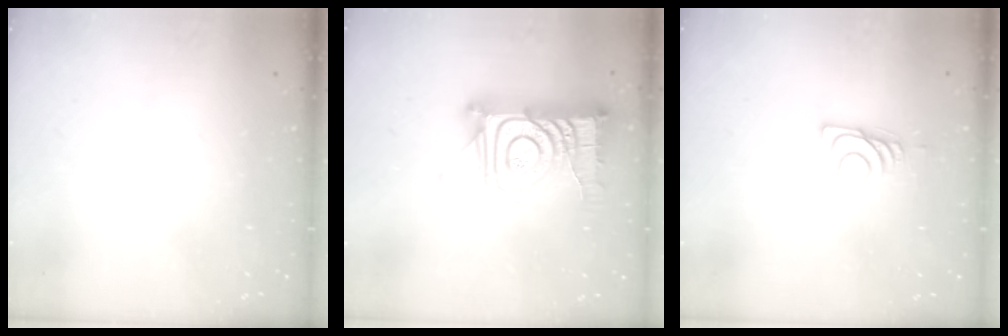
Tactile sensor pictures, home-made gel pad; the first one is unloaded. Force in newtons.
{"total": 17.6, "press": 17.5, "slide": 1.5}
{"total": 6.6, "press": 6.6, "slide": 0.9}